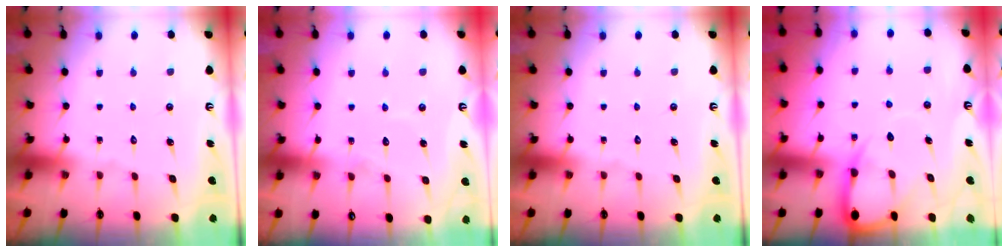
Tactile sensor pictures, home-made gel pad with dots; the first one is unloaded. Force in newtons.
{"total": 5.7, "press": 5.7, "slide": 0.5}
{"total": 0.0}
{"total": 7.3, "press": 7.2, "slide": 0.9}